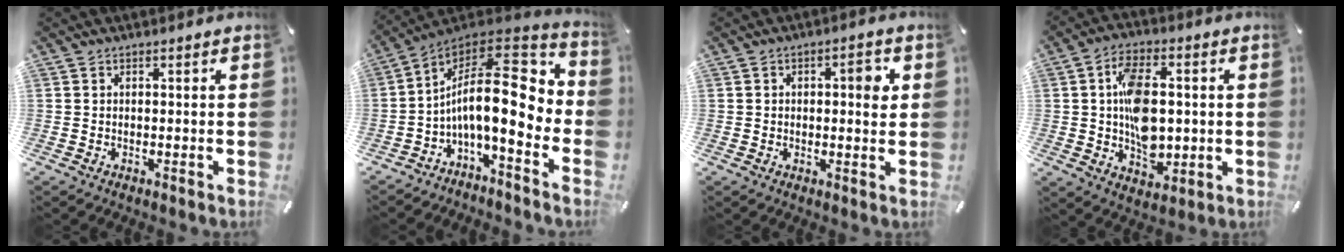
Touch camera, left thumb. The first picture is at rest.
{"total": 18.6, "force": [-1.0, 7.6, 16.9], "torque": [-0.302, -0.034, -0.025]}
{"total": 4.7, "force": [0.8, 2.3, 4.1], "torque": [-0.048, -0.001, 0.003]}
{"total": 12.8, "force": [0.4, 8.3, 9.7], "torque": [-0.161, 0.011, 0.009]}